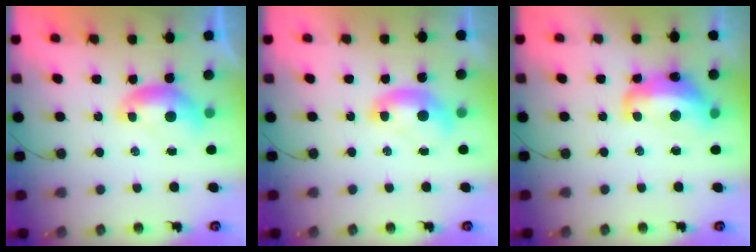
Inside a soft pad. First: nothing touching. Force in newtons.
{"total": 1.3, "press": 1.3, "slide": 0.3}
{"total": 8.0, "press": 7.9, "slide": 1.0}